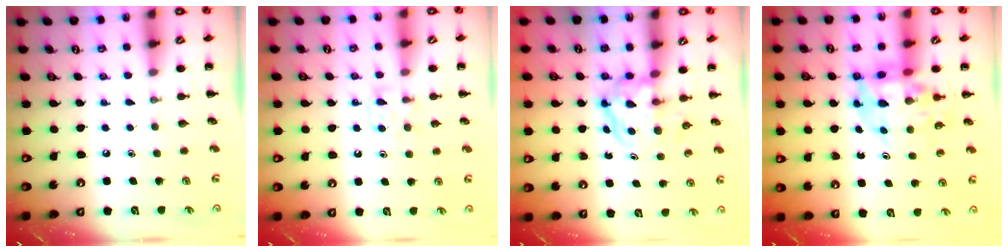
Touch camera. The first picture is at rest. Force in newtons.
{"total": 4.7, "press": 4.4, "slide": 1.5}
{"total": 3.8, "press": 3.7, "slide": 0.4}
{"total": 11.8, "press": 11.2, "slide": 3.6}